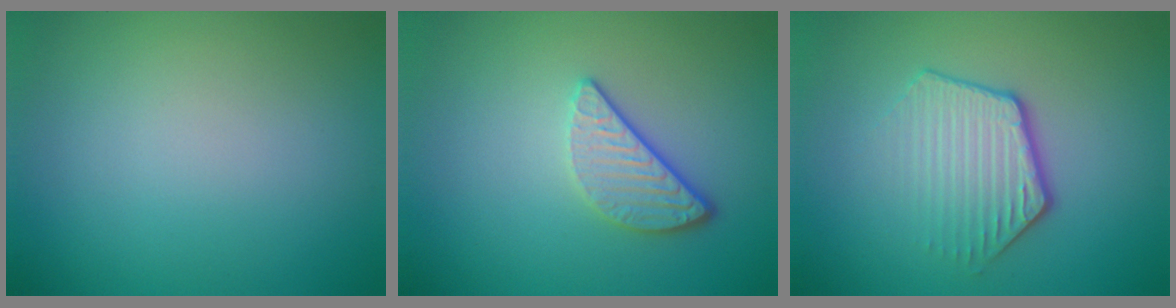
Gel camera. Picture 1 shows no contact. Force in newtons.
{"total": 3.2, "press": 2.6, "slide": 1.9}
{"total": 3.9, "press": 2.9, "slide": 2.5}